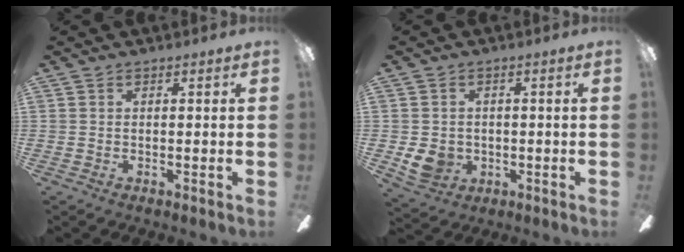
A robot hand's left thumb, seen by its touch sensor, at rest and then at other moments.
{"total": 5.8, "force": [-0.6, 5.2, 2.6], "torque": [-0.055, 0.004, -0.010]}